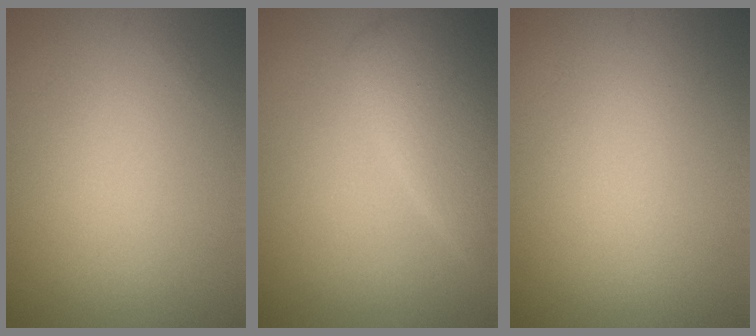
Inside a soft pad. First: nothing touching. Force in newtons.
{"total": 4.9, "press": 4.9, "slide": 0.2}
{"total": 0.0}